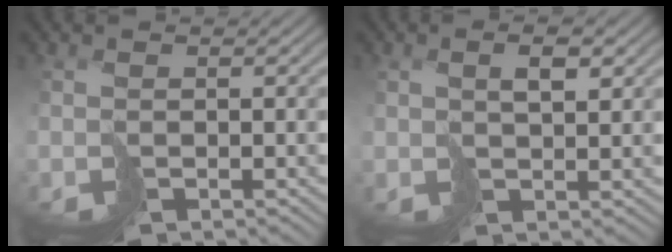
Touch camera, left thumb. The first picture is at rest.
{"total": 2.7, "force": [1.5, 0.7, 2.1], "torque": [-0.039, 0.005, 0.031]}